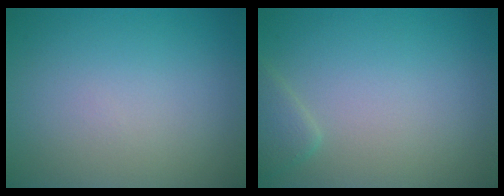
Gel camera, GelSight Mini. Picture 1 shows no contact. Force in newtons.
{"total": 0.9, "press": 0.9, "slide": 0.1}